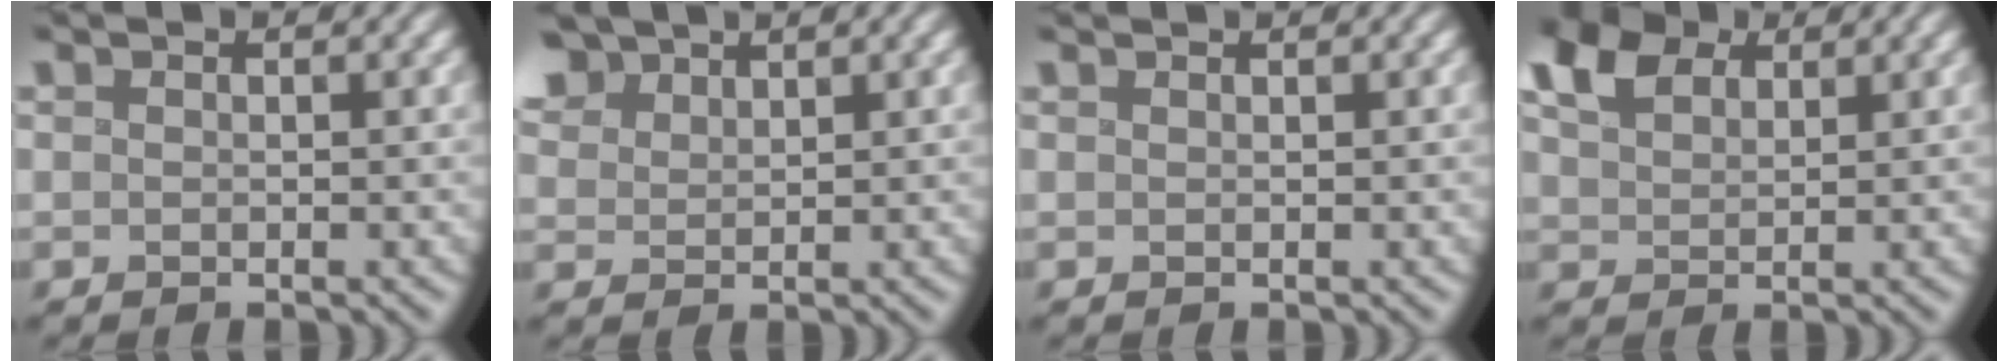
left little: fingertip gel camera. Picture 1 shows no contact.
{"total": 4.5, "force": [3.3, 2.5, 1.8], "torque": [-0.075, 0.004, 0.072]}
{"total": 0.7, "force": [0.7, -0.1, 0.0], "torque": [-0.002, 0.006, 0.017]}
{"total": 6.5, "force": [3.6, 3.9, 3.8], "torque": [-0.105, 0.023, 0.058]}